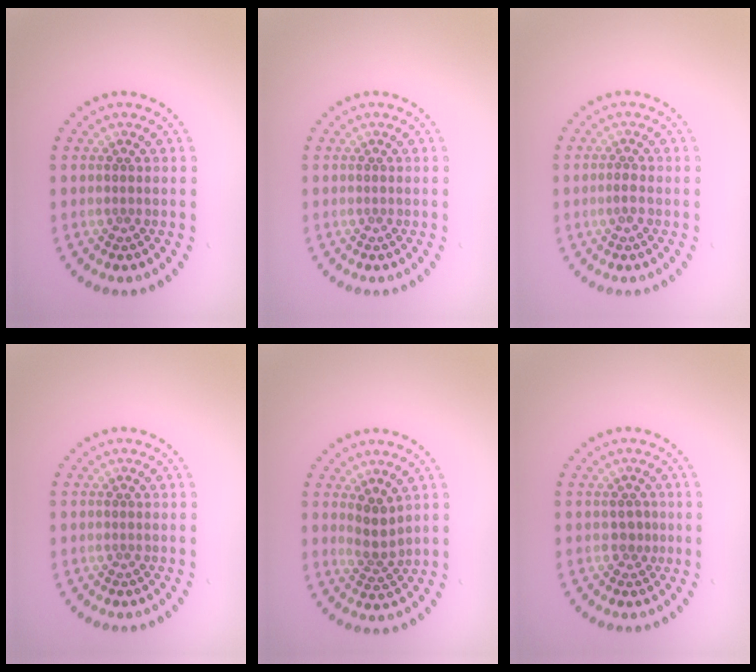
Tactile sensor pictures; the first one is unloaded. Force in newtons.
{"total": 0.0}
{"total": 1.0, "press": 0.9, "slide": 0.4}
{"total": 0.0}
{"total": 2.3, "press": 1.8, "slide": 1.3}
{"total": 1.2, "press": 1.0, "slide": 0.7}